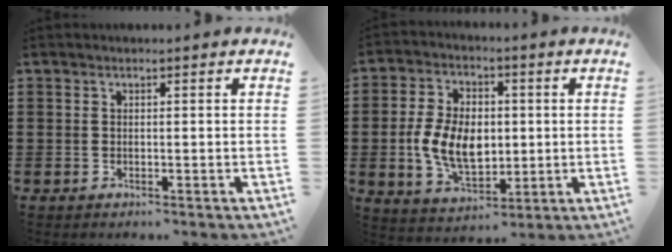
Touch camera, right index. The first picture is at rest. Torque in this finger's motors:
{"motor_torque": [1.39, -0.75, 1.05, 0.21]}